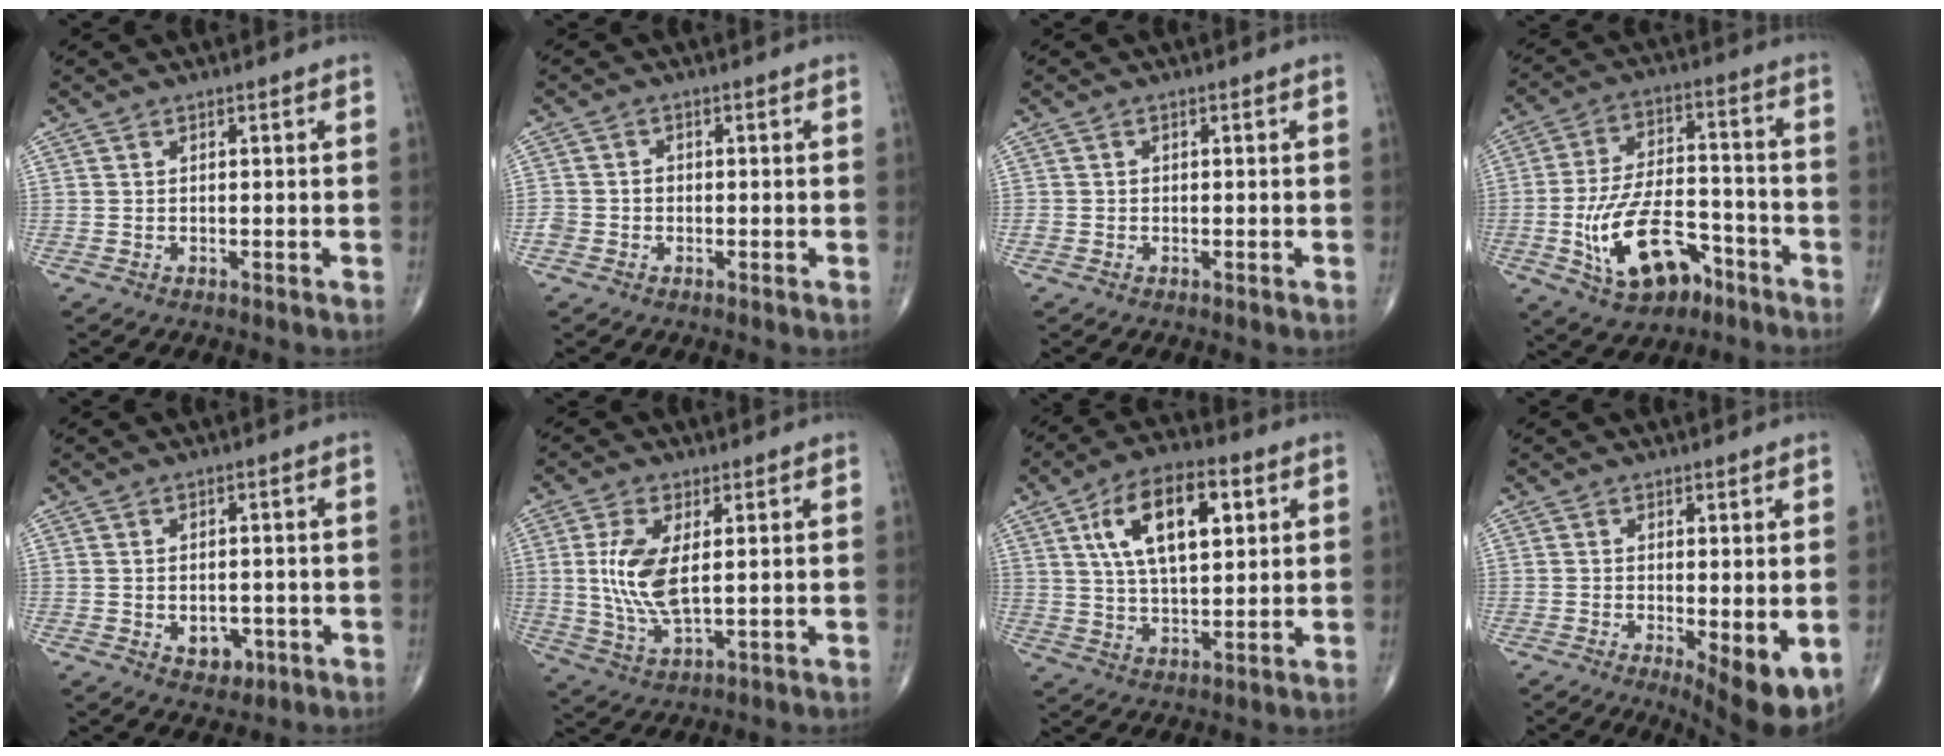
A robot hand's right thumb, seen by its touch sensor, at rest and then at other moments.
{"total": 2.5, "force": [-0.8, 2.3, 0.8], "torque": [-0.003, 0.014, -0.016]}
{"total": 0.8, "force": [-0.1, 0.8, 0.3], "torque": [0.001, 0.003, -0.002]}
{"total": 16.4, "force": [-7.1, 8.8, 11.9], "torque": [-0.197, 0.043, -0.112]}
{"total": 4.4, "force": [-1.2, 3.1, 2.9], "torque": [-0.022, 0.002, -0.006]}
{"total": 9.8, "force": [1.4, 4.2, 8.8], "torque": [-0.187, -0.014, 0.033]}
{"total": 14.9, "force": [5.1, 7.1, 12.1], "torque": [-0.189, -0.002, 0.086]}
{"total": 8.2, "force": [-1.8, 2.5, 7.6], "torque": [-0.103, -0.023, -0.022]}